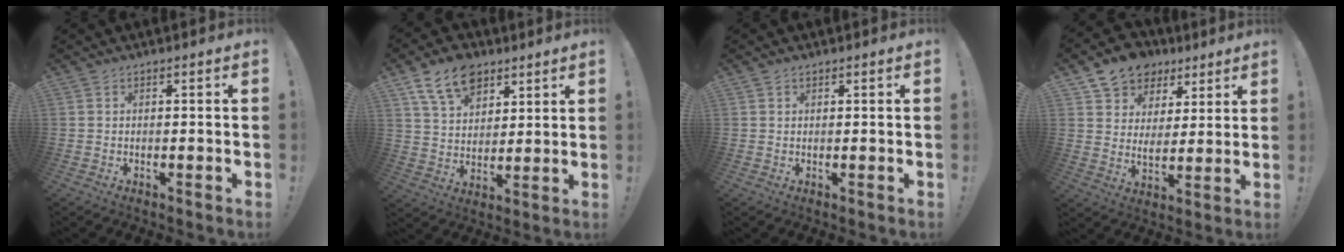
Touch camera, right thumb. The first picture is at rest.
{"total": 13.1, "force": [8.0, 8.4, 5.9], "torque": [-0.097, -0.033, 0.153]}
{"total": 0.9, "force": [0.7, 0.4, -0.2], "torque": [0.009, -0.003, 0.014]}
{"total": 11.1, "force": [7.5, 7.8, 2.4], "torque": [-0.034, -0.049, 0.143]}